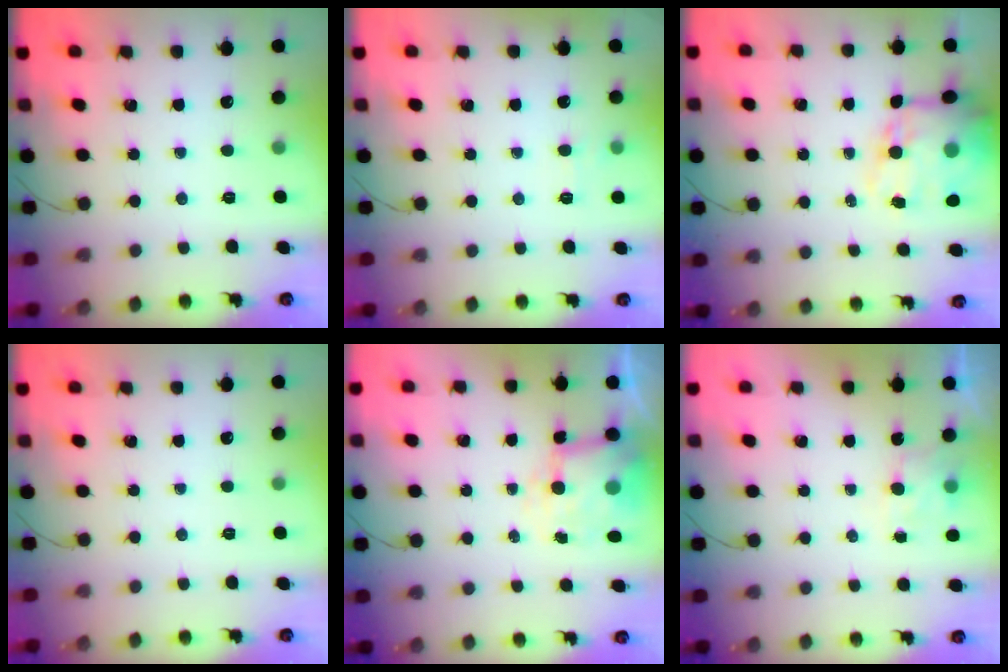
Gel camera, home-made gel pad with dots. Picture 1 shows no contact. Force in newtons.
{"total": 6.5, "press": 6.3, "slide": 1.5}
{"total": 15.9, "press": 15.5, "slide": 3.5}
{"total": 0.0}
{"total": 6.5, "press": 6.5, "slide": 0.5}
{"total": 5.5, "press": 5.4, "slide": 1.2}